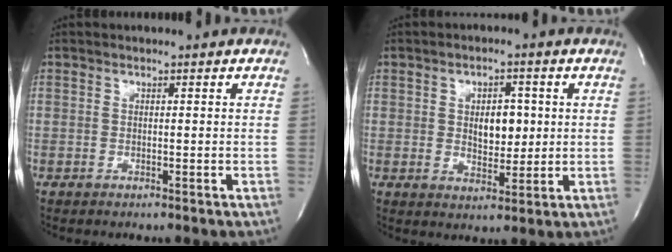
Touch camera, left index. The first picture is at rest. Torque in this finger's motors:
{"motor_torque": [0.12, 0.00, 0.09, 0.06]}